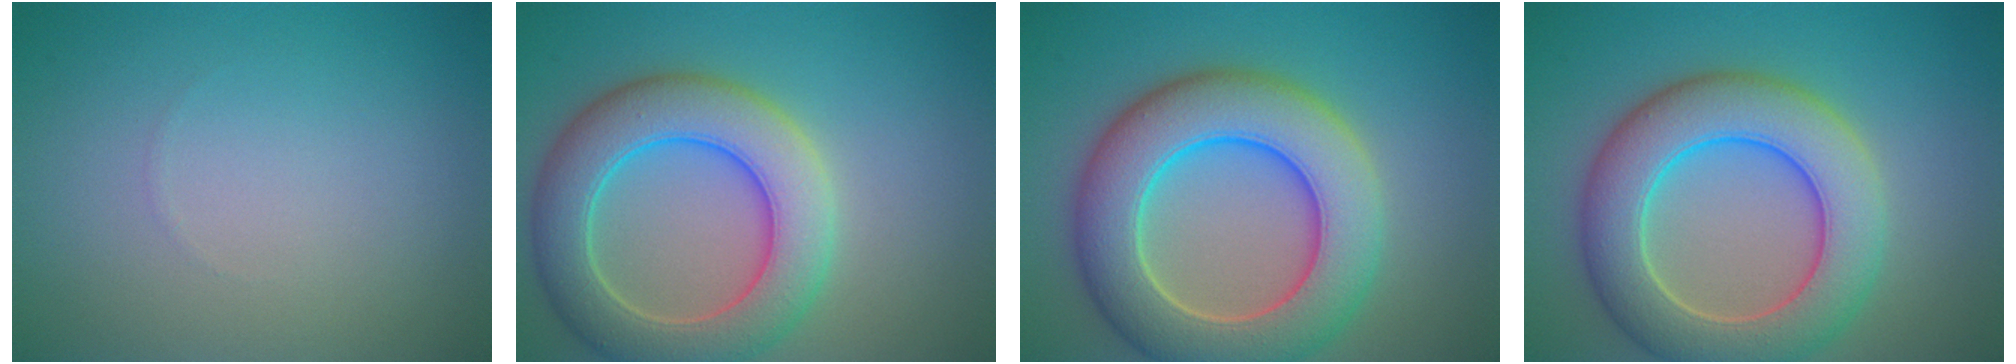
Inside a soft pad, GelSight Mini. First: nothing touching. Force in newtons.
{"total": 7.9, "press": 7.9, "slide": 0.6}
{"total": 10.1, "press": 10.1, "slide": 0.8}
{"total": 8.8, "press": 8.7, "slide": 0.7}